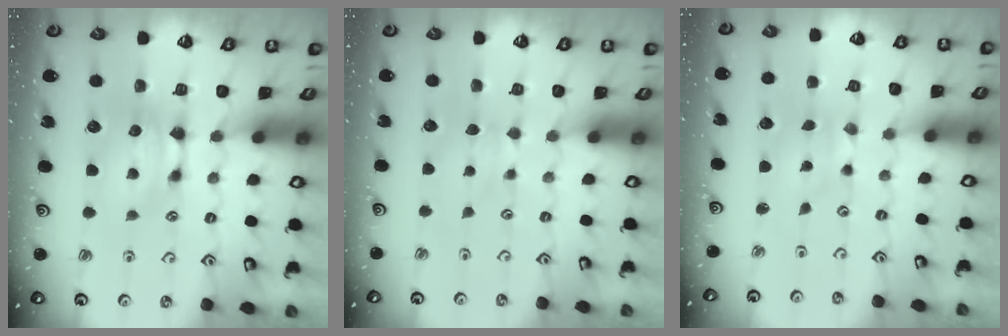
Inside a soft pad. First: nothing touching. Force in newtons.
{"total": 2.4, "press": 2.3, "slide": 0.5}
{"total": 4.7, "press": 4.6, "slide": 0.6}